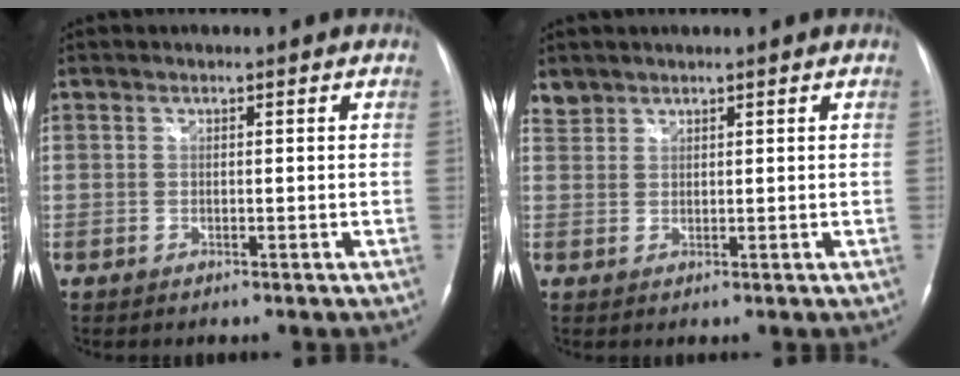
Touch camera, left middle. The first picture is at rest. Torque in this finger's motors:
{"motor_torque": [-0.13, -0.19, 0.01, 0.01]}